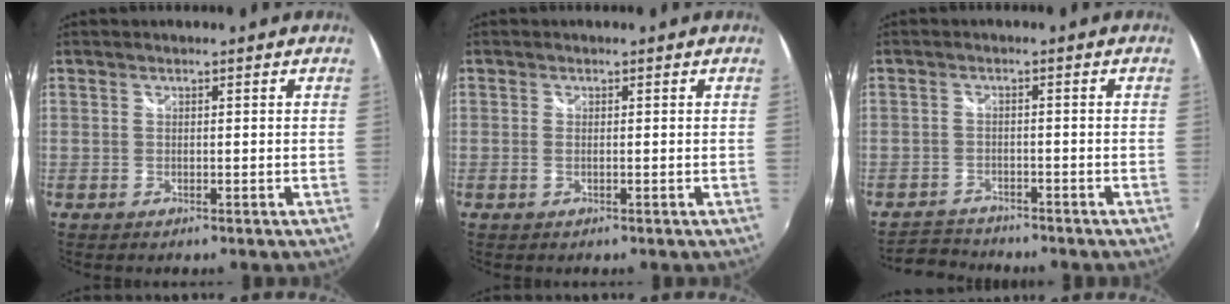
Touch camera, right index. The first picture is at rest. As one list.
[{"total": 0.7, "force": [-0.1, 0.3, 0.6], "torque": [-0.014, -0.001, -0.005]}, {"total": 4.9, "force": [-4.8, 1.3, 0.2], "torque": [-0.023, 0.001, -0.085]}]